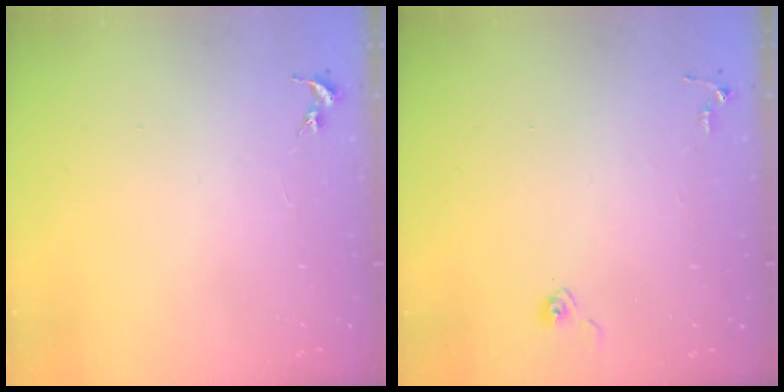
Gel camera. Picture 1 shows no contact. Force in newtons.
{"total": 4.8, "press": 4.8, "slide": 0.4}